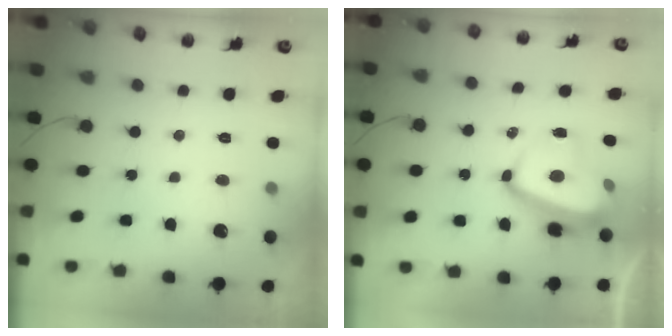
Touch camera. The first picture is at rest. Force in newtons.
{"total": 14.1, "press": 14.1, "slide": 1.5}